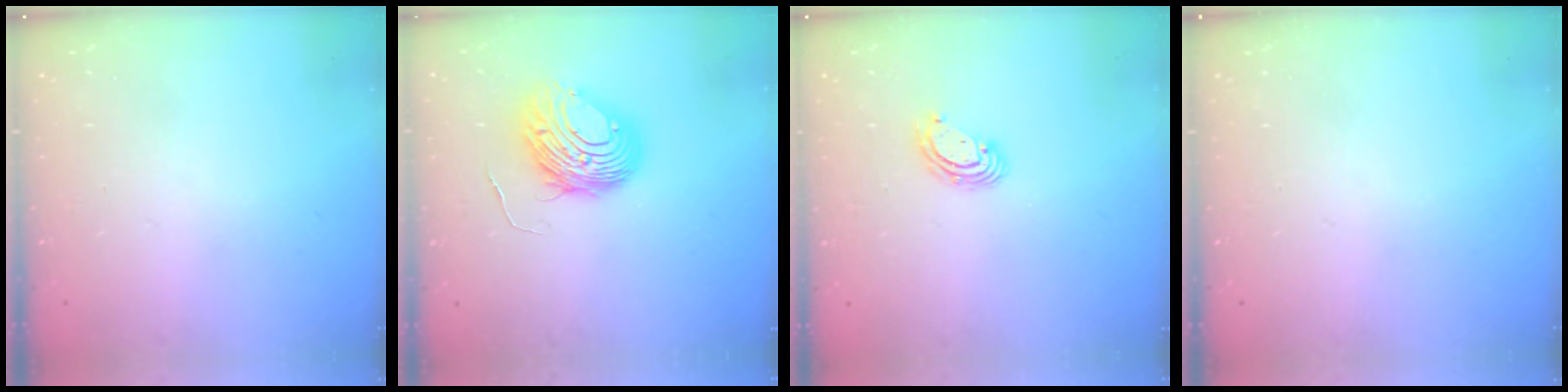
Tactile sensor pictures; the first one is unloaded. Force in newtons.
{"total": 10.3, "press": 10.3, "slide": 1.0}
{"total": 4.6, "press": 4.6, "slide": 0.2}
{"total": 0.0}